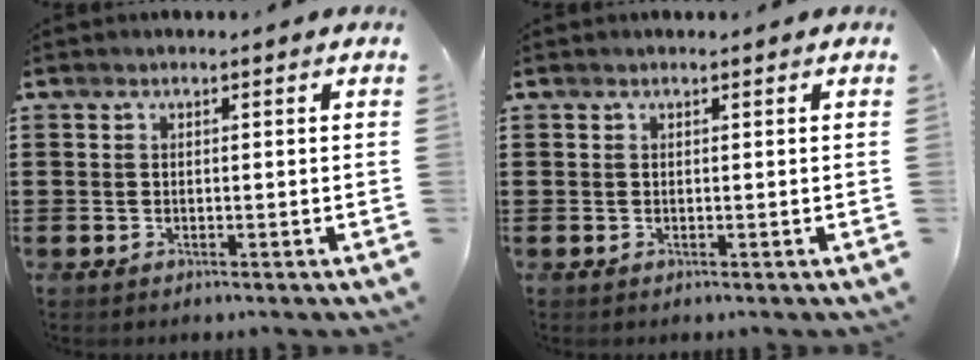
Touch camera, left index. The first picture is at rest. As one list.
[{"total": 0.0}]